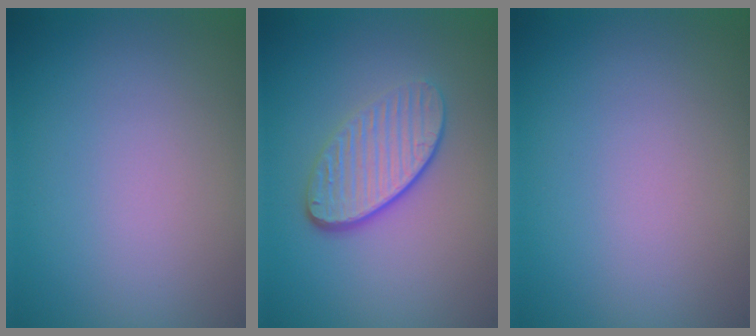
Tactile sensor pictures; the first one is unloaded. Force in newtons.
{"total": 4.3, "press": 3.2, "slide": 2.9}
{"total": 0.0}